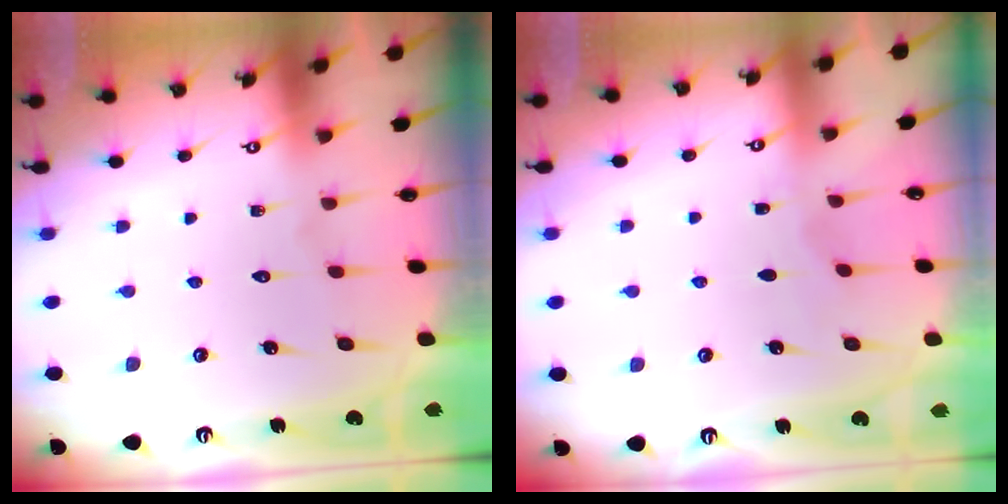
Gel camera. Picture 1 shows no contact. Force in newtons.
{"total": 2.4, "press": 2.4, "slide": 0.3}